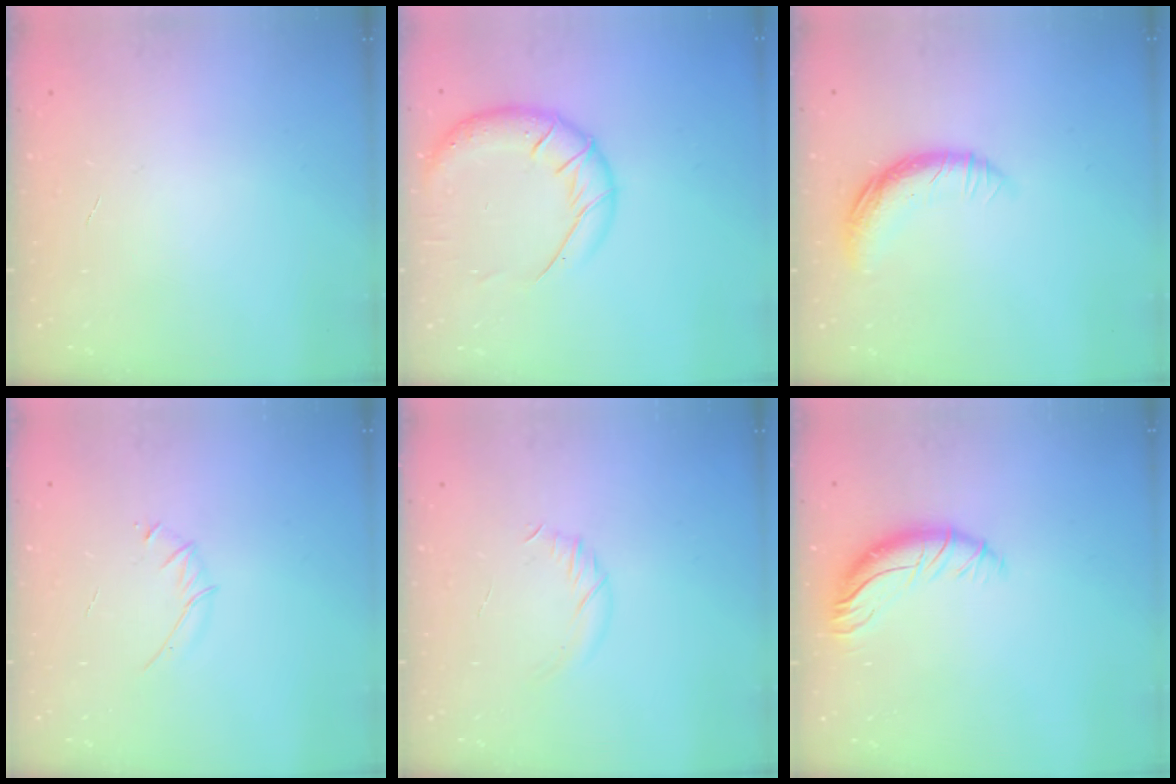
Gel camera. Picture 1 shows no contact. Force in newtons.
{"total": 15.9, "press": 15.5, "slide": 3.4}
{"total": 10.8, "press": 10.8, "slide": 1.0}
{"total": 3.3, "press": 3.2, "slide": 0.9}
{"total": 4.0, "press": 3.9, "slide": 1.1}
{"total": 10.1, "press": 10.0, "slide": 1.3}